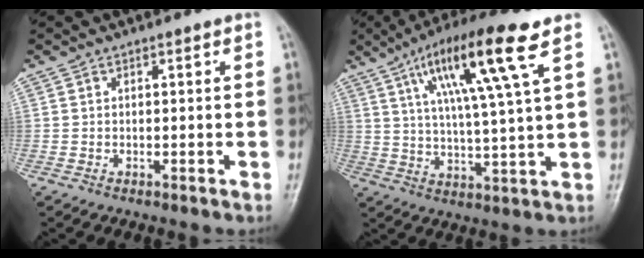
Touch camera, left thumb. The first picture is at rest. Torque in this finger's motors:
{"motor_torque": [0.48, 0.76, 1.65, -1.10, 0.36]}